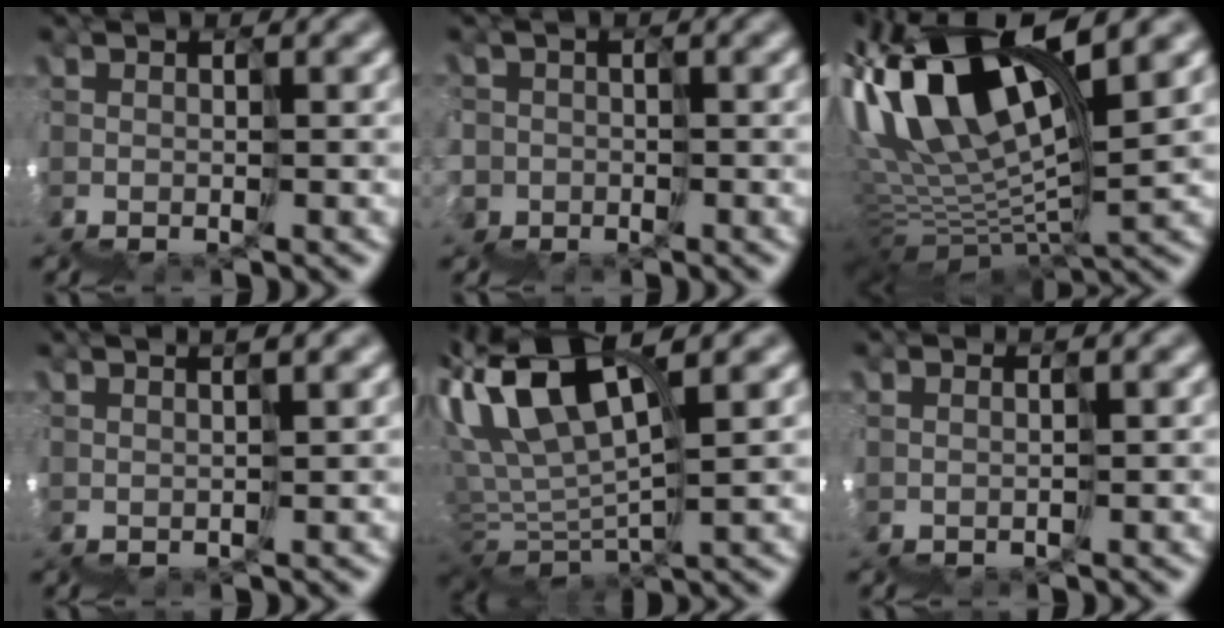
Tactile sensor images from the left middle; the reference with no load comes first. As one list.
[{"total": 3.3, "force": [-0.7, 2.2, -2.4], "torque": [0.035, 0.009, -0.003]}, {"total": 9.7, "force": [6.1, 2.5, 7.1], "torque": [-0.190, 0.039, 0.108]}, {"total": 3.2, "force": [2.4, 0.8, 2.0], "torque": [-0.010, 0.043, 0.037]}, {"total": 4.2, "force": [3.6, 1.0, 1.8], "torque": [-0.073, 0.033, 0.057]}, {"total": 0.7, "force": [0.4, -0.5, -0.2], "torque": [0.011, 0.013, 0.006]}]